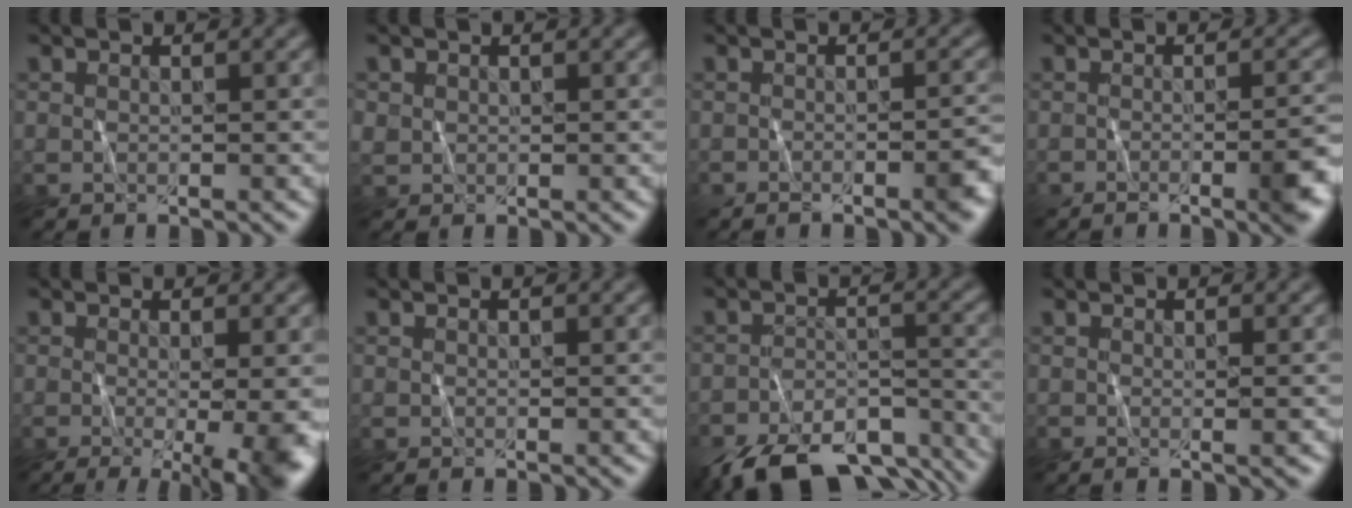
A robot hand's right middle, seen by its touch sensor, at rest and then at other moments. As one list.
[{"total": 0.8, "force": [0.1, 0.8, -0.1], "torque": [0.006, 0.002, 0.003]}, {"total": 2.5, "force": [-1.5, 0.5, 1.9], "torque": [-0.016, 0.002, -0.028]}, {"total": 3.9, "force": [-1.9, 1.0, 3.3], "torque": [-0.033, 0.001, -0.031]}, {"total": 9.7, "force": [-1.4, 3.7, 8.8], "torque": [-0.068, -0.003, -0.009]}, {"total": 0.0}, {"total": 10.9, "force": [-8.8, 3.8, 5.1], "torque": [-0.084, -0.014, -0.131]}, {"total": 0.8, "force": [0.0, 0.2, 0.8], "torque": [-0.002, 0.001, -0.004]}]